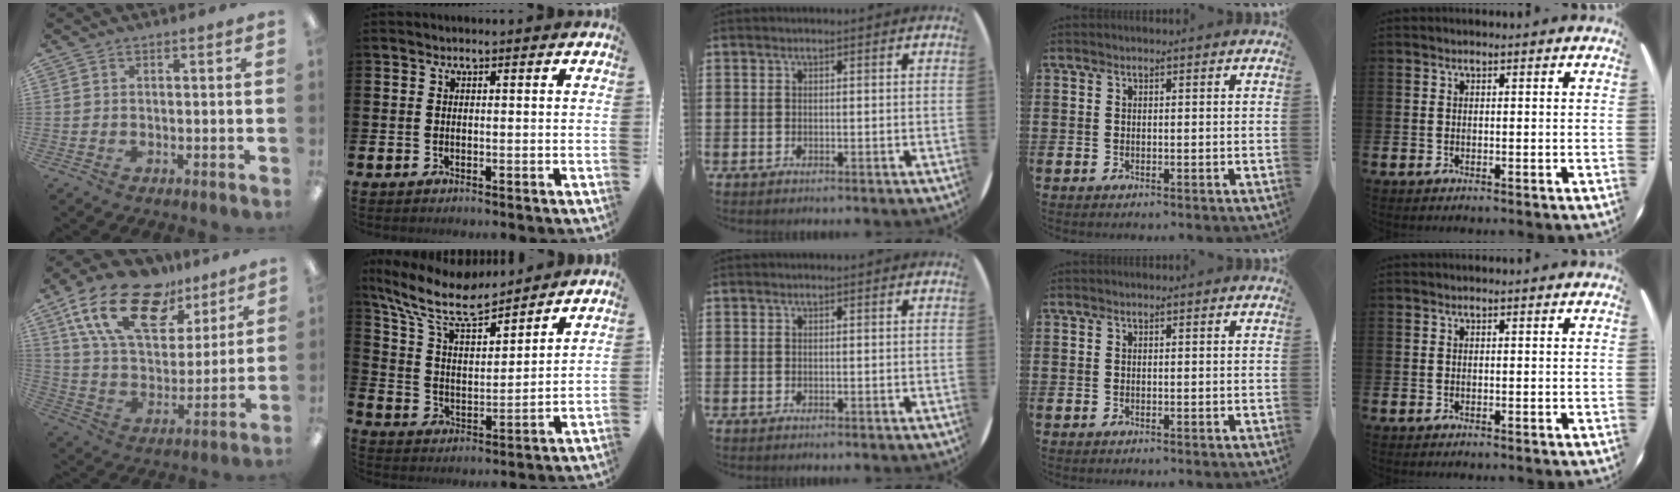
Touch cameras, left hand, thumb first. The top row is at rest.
{"thumb": {"total": 21.7, "force": [12.8, 11.2, 13.4], "torque": [-0.253, -0.056, 0.230]}, "index": {"total": 10.6, "force": [9.1, 2.5, 4.8], "torque": [-0.130, -0.048, 0.160]}}